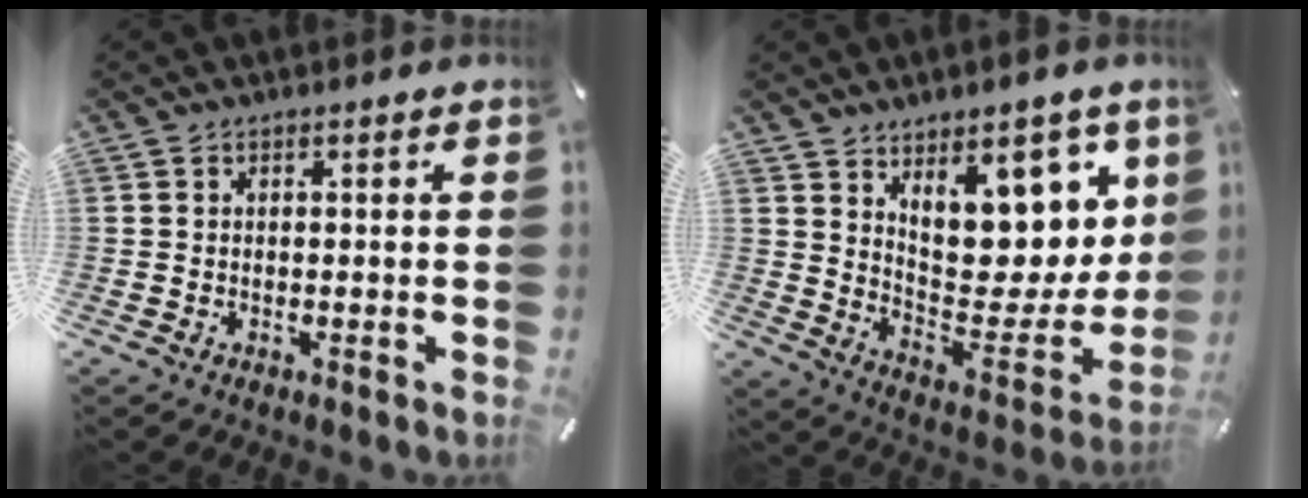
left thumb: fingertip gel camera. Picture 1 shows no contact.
{"total": 15.5, "force": [9.3, 8.5, 9.0], "torque": [-0.113, -0.087, 0.166]}